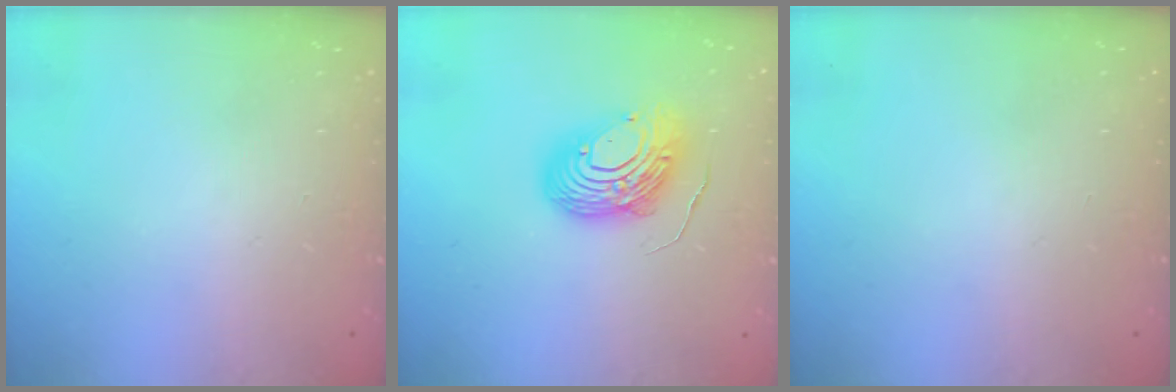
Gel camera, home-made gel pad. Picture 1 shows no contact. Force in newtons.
{"total": 12.7, "press": 12.6, "slide": 1.6}
{"total": 0.0}